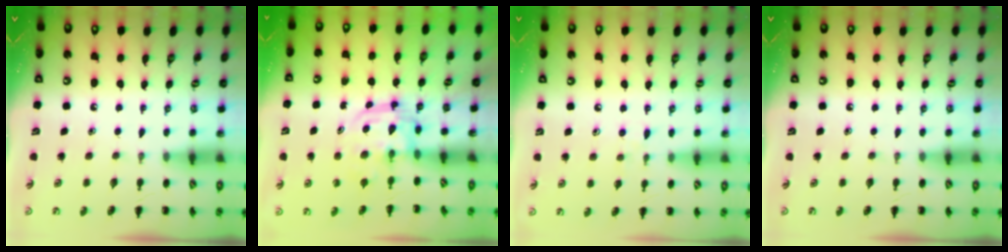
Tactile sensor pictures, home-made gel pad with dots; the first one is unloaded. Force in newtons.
{"total": 3.1, "press": 3.1, "slide": 0.4}
{"total": 4.7, "press": 4.4, "slide": 1.8}
{"total": 0.0}